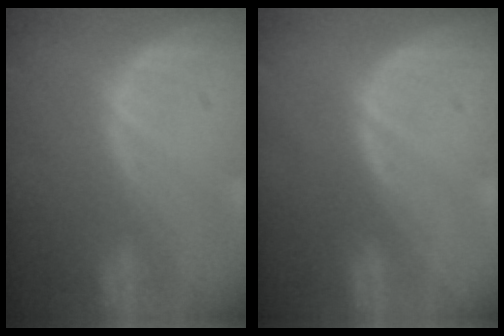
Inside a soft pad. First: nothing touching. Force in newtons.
{"total": 0.0}